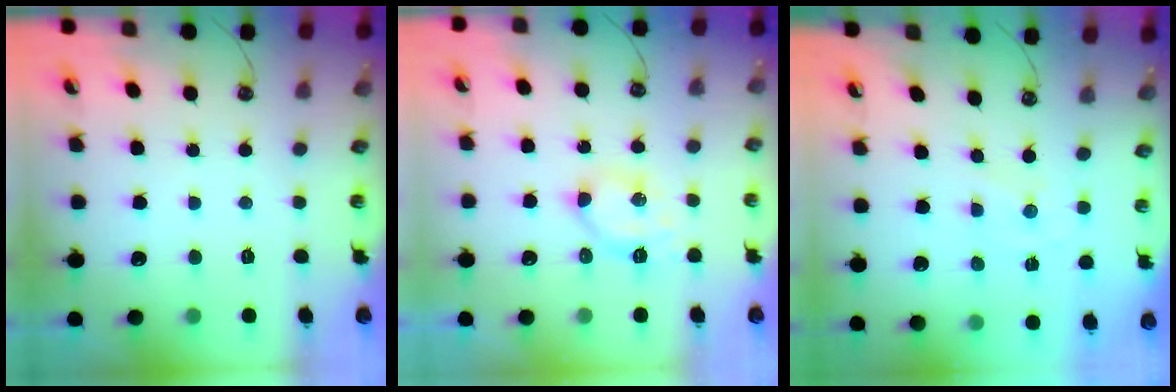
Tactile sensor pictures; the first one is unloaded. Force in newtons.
{"total": 6.1, "press": 6.0, "slide": 0.7}
{"total": 0.0}